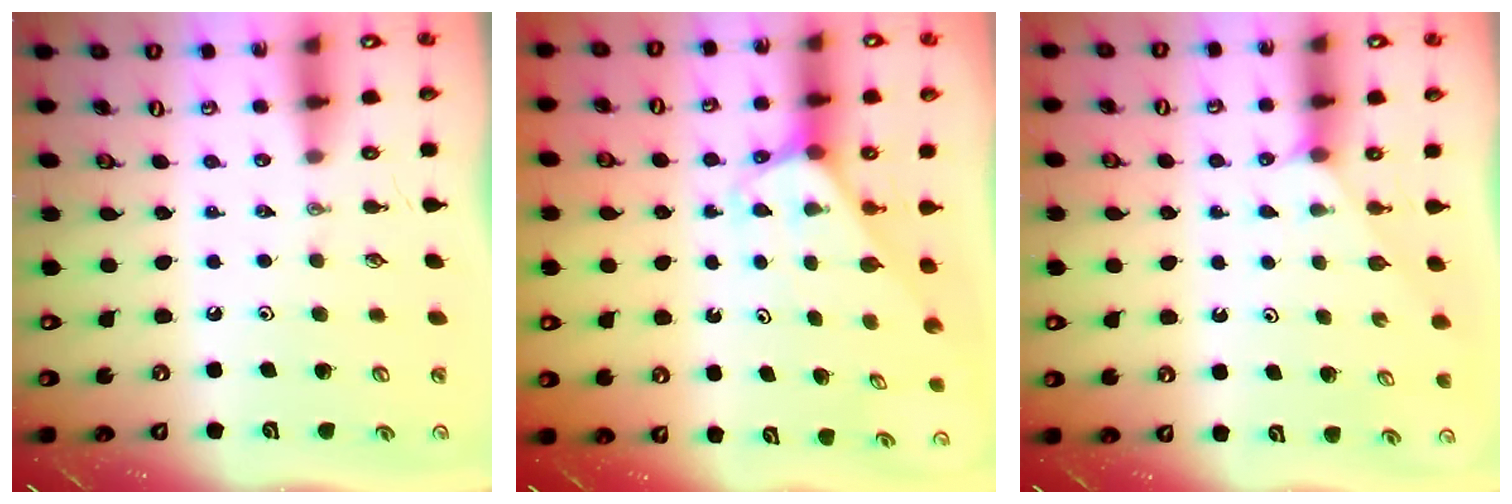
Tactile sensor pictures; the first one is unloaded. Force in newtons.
{"total": 2.5, "press": 2.5, "slide": 0.2}
{"total": 2.1, "press": 2.0, "slide": 0.3}